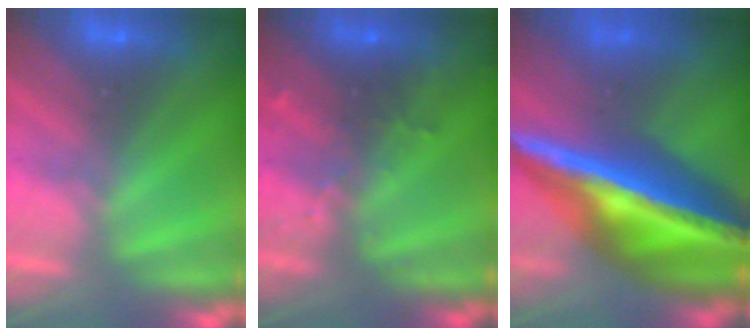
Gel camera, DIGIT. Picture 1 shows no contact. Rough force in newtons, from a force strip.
{"total": 3.0}
{"total": 6.1}